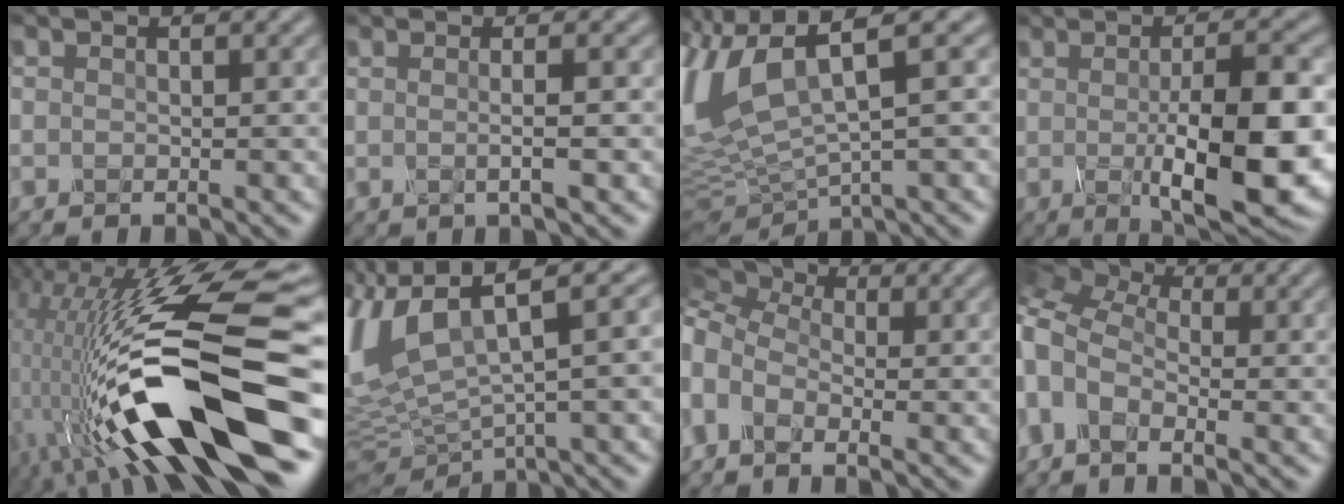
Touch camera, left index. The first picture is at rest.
{"total": 2.5, "force": [0.0, 0.7, 2.4], "torque": [-0.032, -0.002, -0.007]}
{"total": 11.2, "force": [3.5, 4.5, 9.7], "torque": [-0.235, 0.007, 0.072]}
{"total": 11.7, "force": [-0.9, 3.3, 11.2], "torque": [-0.149, -0.014, -0.008]}
{"total": 14.6, "force": [-3.3, 5.5, 13.2], "torque": [-0.240, 0.002, -0.051]}
{"total": 12.9, "force": [3.7, 5.7, 10.9], "torque": [-0.265, 0.019, 0.083]}
{"total": 8.2, "force": [1.1, 5.9, 5.6], "torque": [-0.124, 0.027, 0.002]}
{"total": 7.4, "force": [0.0, 4.8, 5.6], "torque": [-0.132, 0.014, -0.018]}